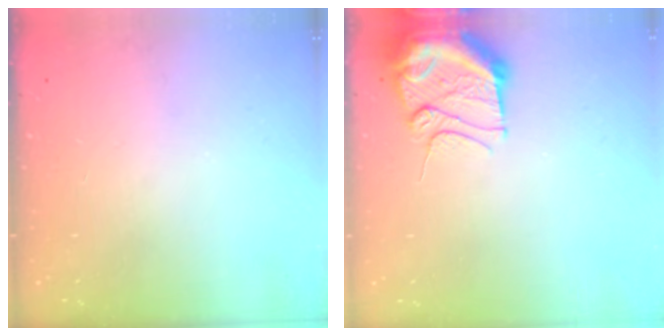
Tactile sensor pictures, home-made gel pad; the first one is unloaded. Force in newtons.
{"total": 14.7, "press": 12.8, "slide": 7.3}